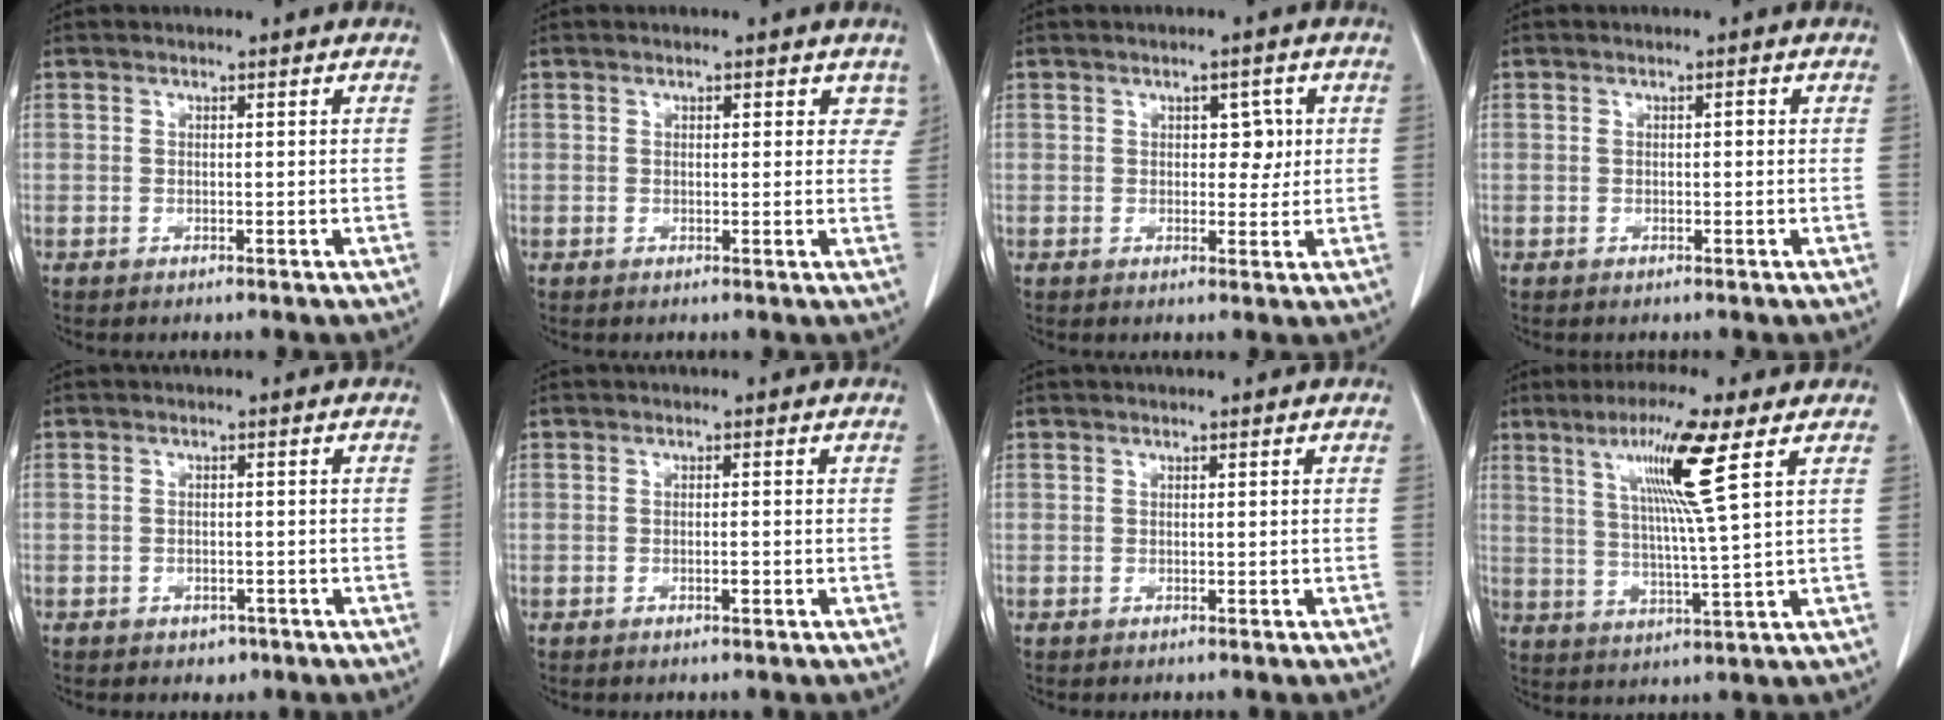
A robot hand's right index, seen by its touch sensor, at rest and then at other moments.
{"total": 3.0, "force": [1.9, 1.6, 1.6], "torque": [0.005, 0.001, 0.015]}
{"total": 3.3, "force": [0.9, 1.9, 2.6], "torque": [-0.029, 0.004, 0.012]}
{"total": 0.8, "force": [0.0, 0.4, 0.7], "torque": [-0.012, 0.006, 0.002]}
{"total": 2.1, "force": [-1.2, 1.5, 0.8], "torque": [-0.007, 0.004, -0.006]}
{"total": 1.0, "force": [-0.5, 0.1, 0.9], "torque": [-0.018, 0.002, -0.006]}
{"total": 0.0}
{"total": 10.7, "force": [4.7, -1.5, 9.5], "torque": [-0.173, 0.001, 0.088]}